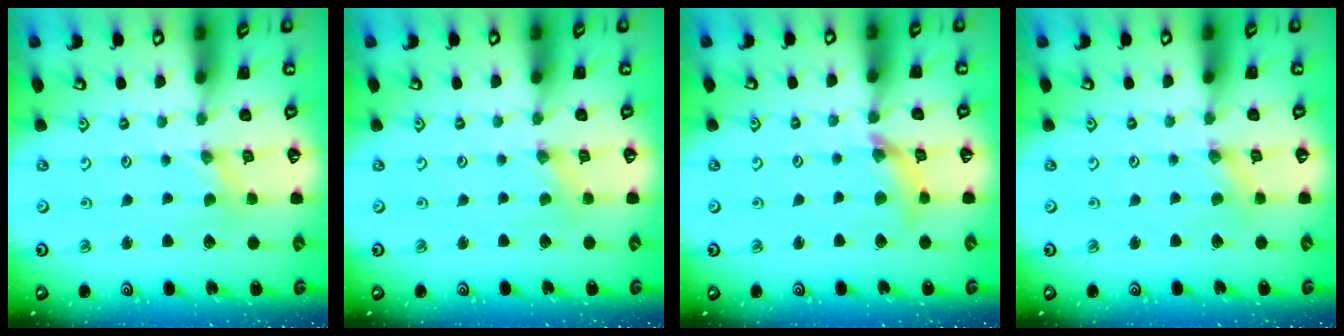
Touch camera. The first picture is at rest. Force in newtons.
{"total": 0.0}
{"total": 8.7, "press": 8.6, "slide": 1.1}
{"total": 0.0}